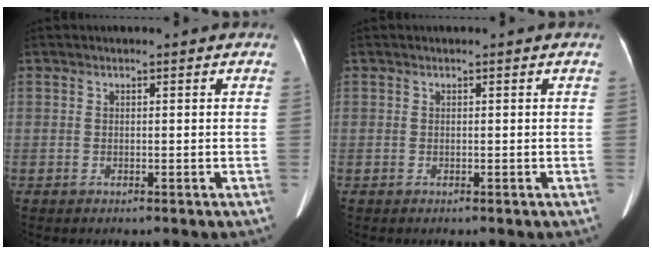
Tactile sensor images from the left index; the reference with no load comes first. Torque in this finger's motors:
{"motor_torque": [0.00, 0.00, 0.00, 0.00]}